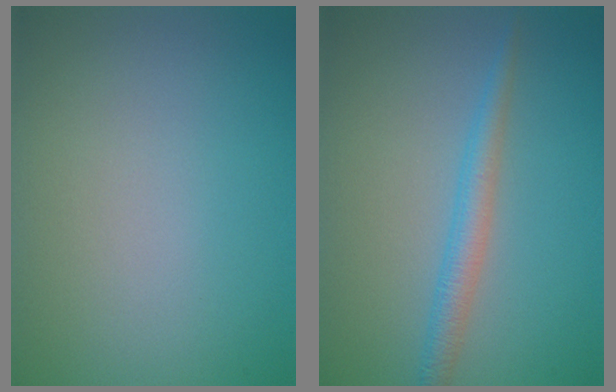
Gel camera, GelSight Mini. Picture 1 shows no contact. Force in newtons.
{"total": 2.3, "press": 2.3, "slide": 0.1}